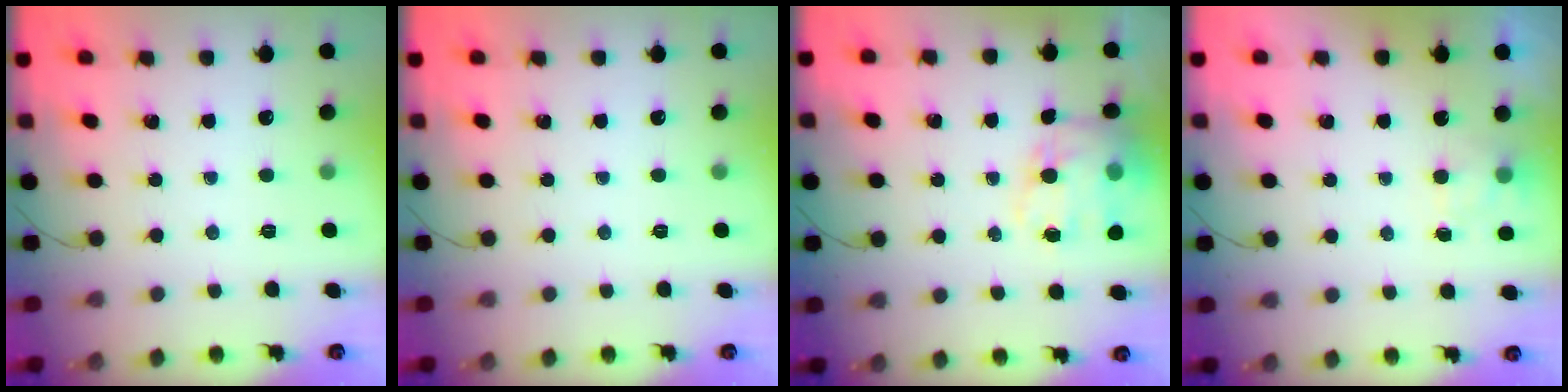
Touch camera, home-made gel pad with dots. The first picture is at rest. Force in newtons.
{"total": 0.0}
{"total": 14.2, "press": 13.7, "slide": 3.5}
{"total": 2.4, "press": 2.0, "slide": 1.4}